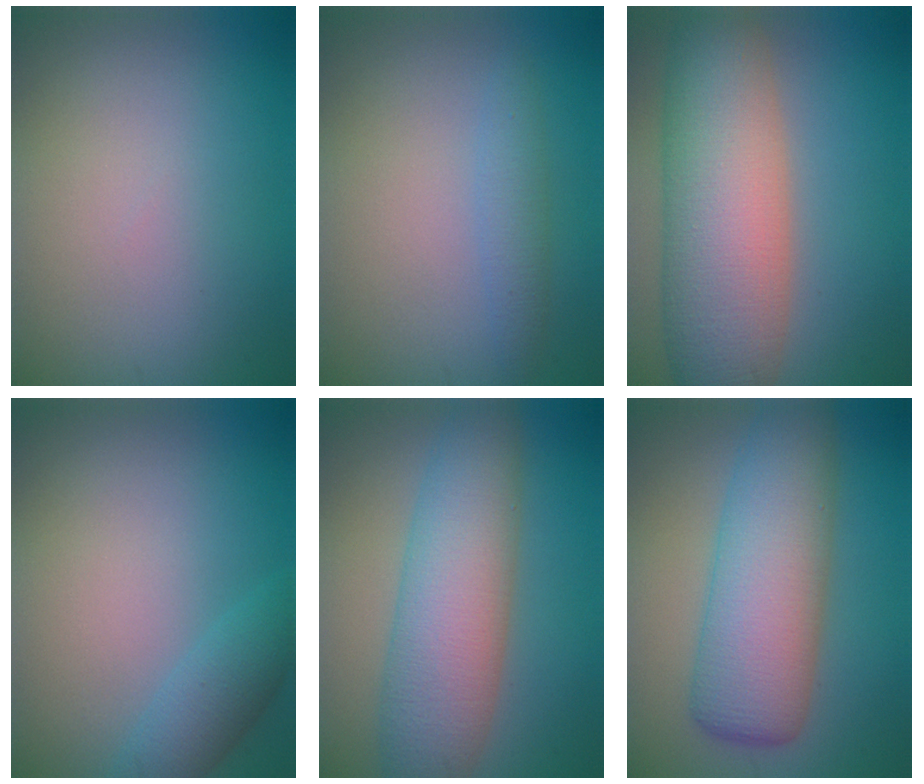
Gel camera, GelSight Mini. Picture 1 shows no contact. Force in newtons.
{"total": 2.0, "press": 2.0, "slide": 0.1}
{"total": 11.3, "press": 11.3, "slide": 0.4}
{"total": 3.0, "press": 3.0, "slide": 0.2}
{"total": 8.7, "press": 8.7, "slide": 0.3}
{"total": 8.9, "press": 8.9, "slide": 0.2}